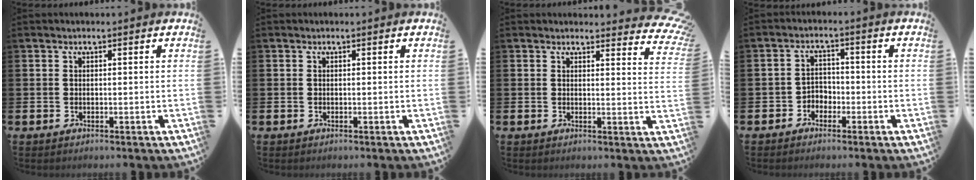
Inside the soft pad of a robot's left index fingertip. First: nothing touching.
{"total": 0.0}
{"total": 3.0, "force": [2.9, 0.7, 0.4], "torque": [0.013, -0.024, 0.045]}
{"total": 2.5, "force": [-1.9, 1.6, 0.2], "torque": [-0.016, 0.005, -0.043]}